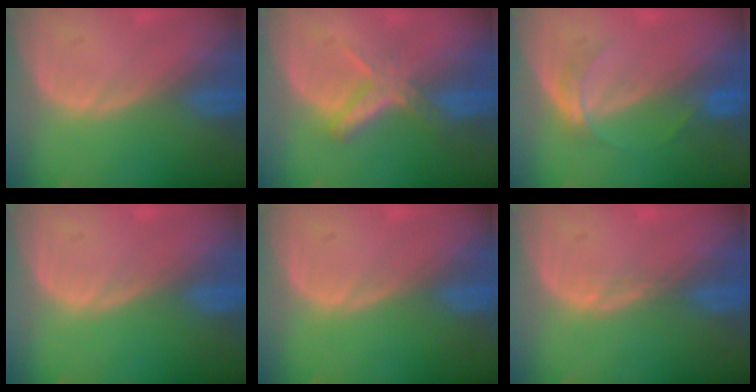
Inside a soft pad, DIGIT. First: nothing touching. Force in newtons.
{"total": 5.4, "press": 4.9, "slide": 2.2}
{"total": 3.1, "press": 3.1, "slide": 0.5}
{"total": 0.0}
{"total": 0.0}
{"total": 1.0, "press": 0.8, "slide": 0.7}